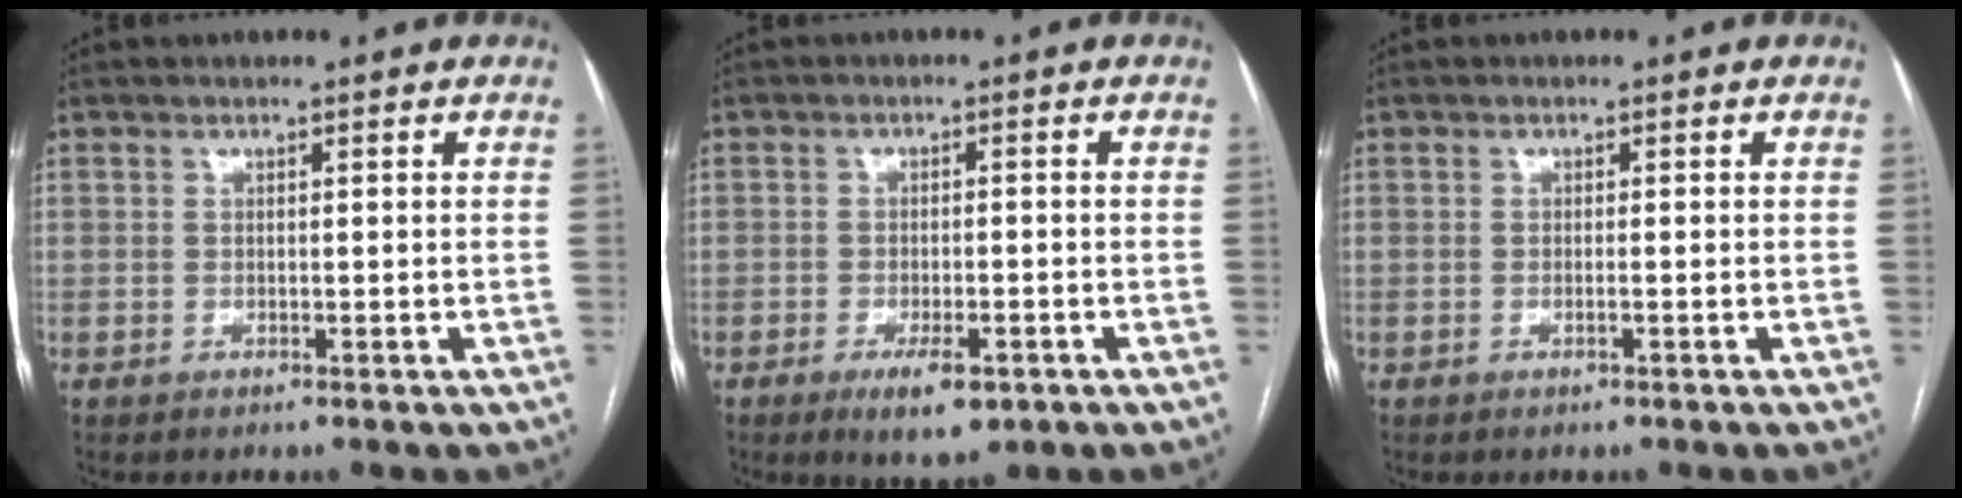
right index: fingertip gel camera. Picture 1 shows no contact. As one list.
[{"total": 5.6, "force": [-3.0, 1.9, 4.3], "torque": [-0.069, -0.006, -0.039]}, {"total": 0.7, "force": [-0.3, -0.1, 0.6], "torque": [-0.012, 0.000, -0.004]}]